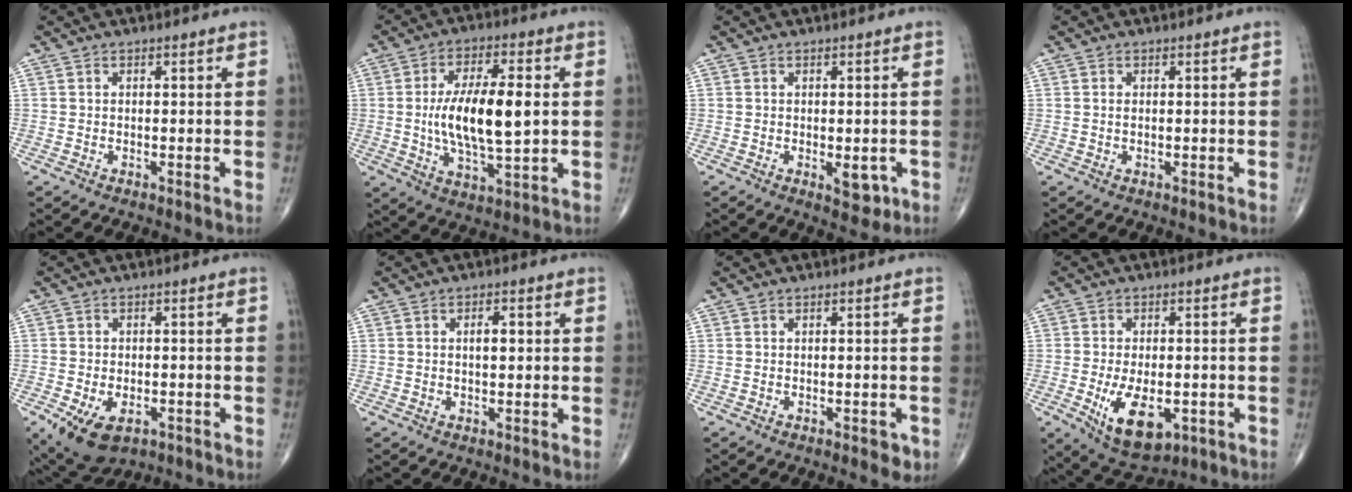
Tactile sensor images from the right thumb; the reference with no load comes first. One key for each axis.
{"total": 15.2, "fx": 0.6, "fy": 5.8, "fz": 14.1, "tx": -0.249, "ty": -0.003, "tz": 0.013}
{"total": 4.0, "fx": -1.1, "fy": 2.0, "fz": 3.3, "tx": -0.027, "ty": -0.005, "tz": -0.007}
{"total": 0.5, "fx": 0.0, "fy": 0.2, "fz": 0.5, "tx": -0.011, "ty": 0.001, "tz": 0.001}
{"total": 9.0, "fx": -4.1, "fy": 5.3, "fz": 6.0, "tx": -0.097, "ty": 0.005, "tz": -0.057}
{"total": 2.7, "fx": 0.4, "fy": 1.2, "fz": 2.3, "tx": -0.032, "ty": 0.001, "tz": 0.003}
{"total": 2.1, "fx": -0.9, "fy": 1.1, "fz": 1.7, "tx": -0.015, "ty": 0.002, "tz": -0.006}
{"total": 10.9, "fx": -3.2, "fy": 5.8, "fz": 8.7, "tx": -0.134, "ty": -0.006, "tz": -0.035}